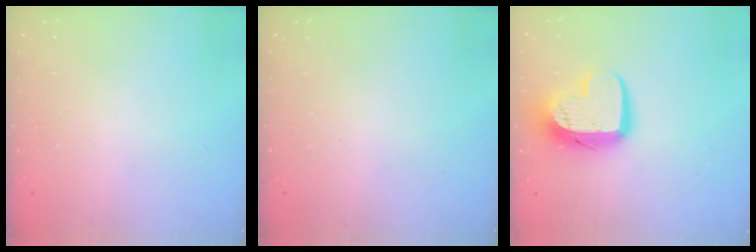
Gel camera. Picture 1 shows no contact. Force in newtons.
{"total": 0.0}
{"total": 15.1, "press": 15.0, "slide": 1.2}